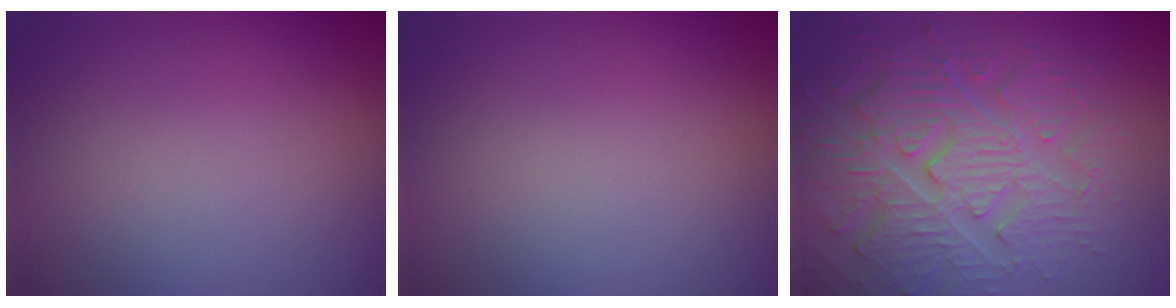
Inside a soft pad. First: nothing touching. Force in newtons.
{"total": 0.0}
{"total": 7.0, "press": 5.9, "slide": 3.8}